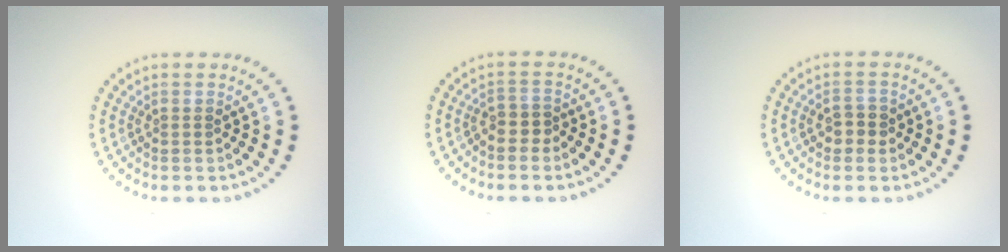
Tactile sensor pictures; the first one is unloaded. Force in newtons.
{"total": 1.5, "press": 1.2, "slide": 0.9}
{"total": 1.9, "press": 1.9, "slide": 0.2}